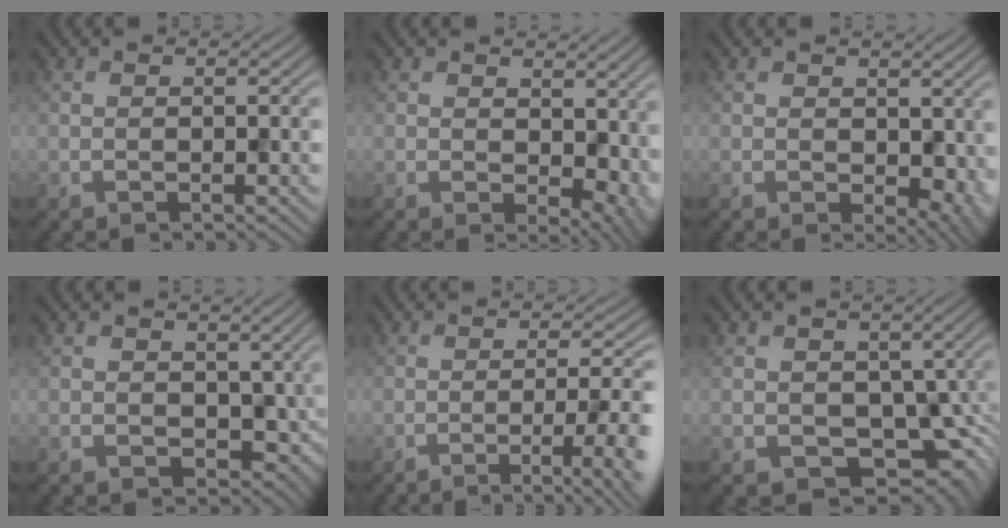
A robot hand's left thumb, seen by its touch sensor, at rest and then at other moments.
{"total": 7.2, "force": [1.1, 4.7, 5.3], "torque": [-0.086, -0.022, 0.034]}
{"total": 5.1, "force": [0.4, 3.4, 3.8], "torque": [-0.056, -0.020, 0.016]}
{"total": 4.7, "force": [0.1, 3.6, 3.0], "torque": [-0.064, -0.018, 0.002]}
{"total": 6.5, "force": [-2.2, 0.7, 6.0], "torque": [-0.083, 0.002, -0.034]}
{"total": 7.5, "force": [-1.0, 5.5, 5.0], "torque": [-0.083, -0.030, -0.016]}